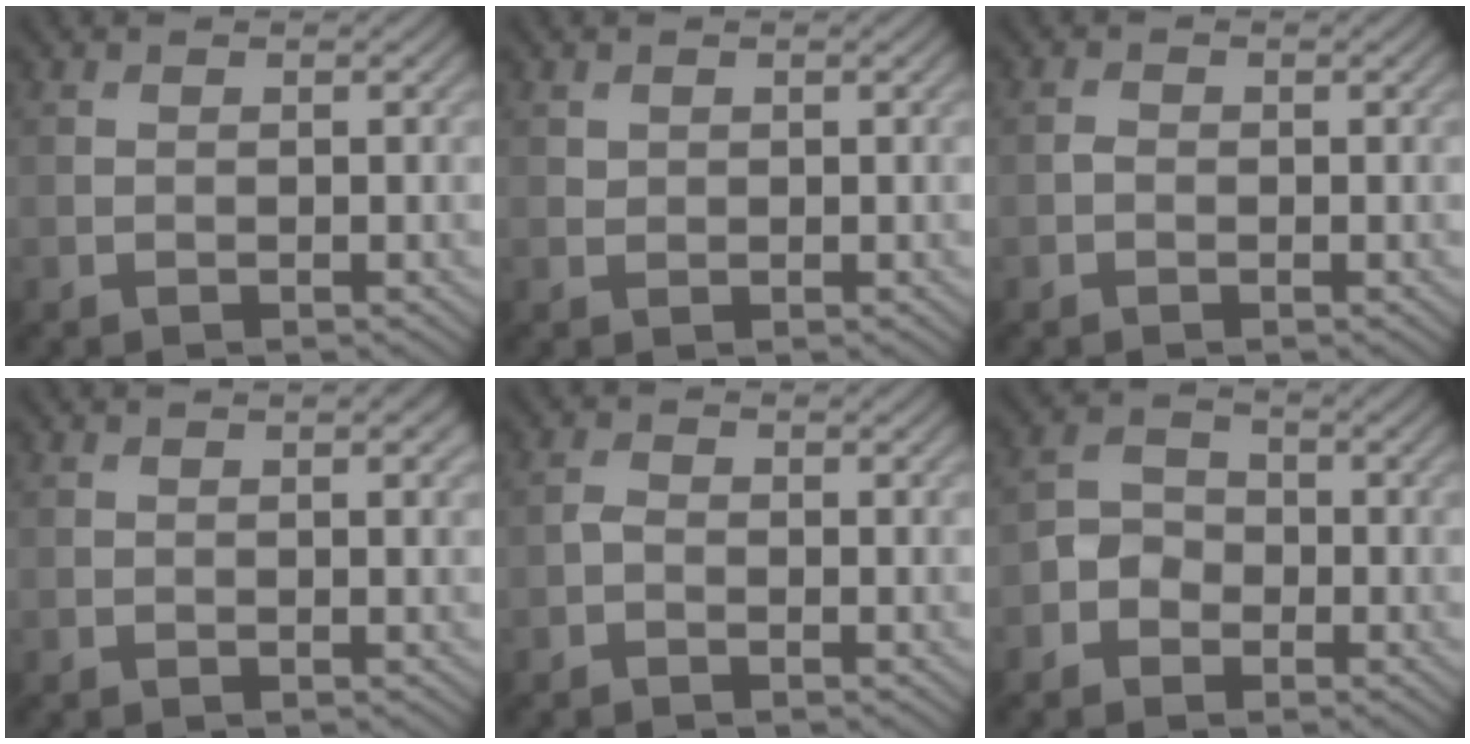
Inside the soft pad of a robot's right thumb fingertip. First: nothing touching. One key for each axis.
{"total": 0.7, "fx": 0.4, "fy": 0.5, "fz": 0.1, "tx": -0.004, "ty": -0.004, "tz": 0.012}
{"total": 0.7, "fx": -0.3, "fy": 0.5, "fz": 0.4, "tx": -0.008, "ty": 0.000, "tz": -0.008}
{"total": 1.2, "fx": 0.6, "fy": 0.2, "fz": 1.0, "tx": -0.016, "ty": 0.001, "tz": 0.009}
{"total": 1.1, "fx": -0.5, "fy": 0.7, "fz": 0.7, "tx": -0.017, "ty": 0.002, "tz": -0.015}
{"total": 3.3, "fx": -1.4, "fy": 2.7, "fz": 1.3, "tx": -0.019, "ty": 0.005, "tz": -0.035}